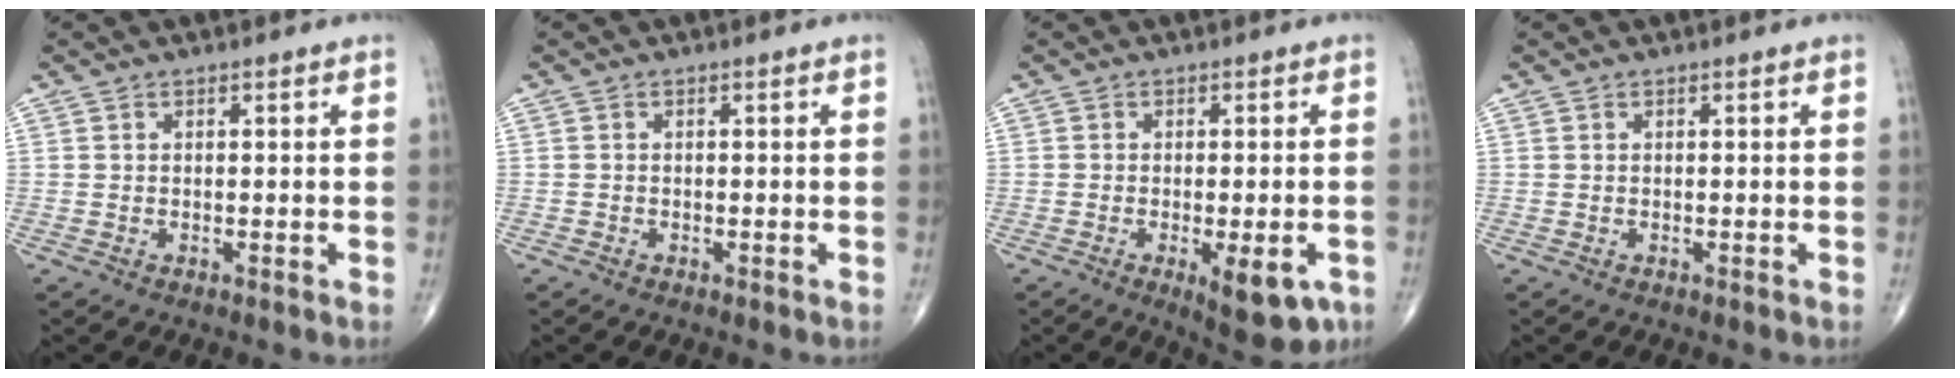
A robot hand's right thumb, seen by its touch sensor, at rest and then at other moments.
{"total": 0.0}
{"total": 8.7, "force": [-3.4, 3.2, 7.3], "torque": [-0.084, -0.002, -0.039]}
{"total": 0.0}